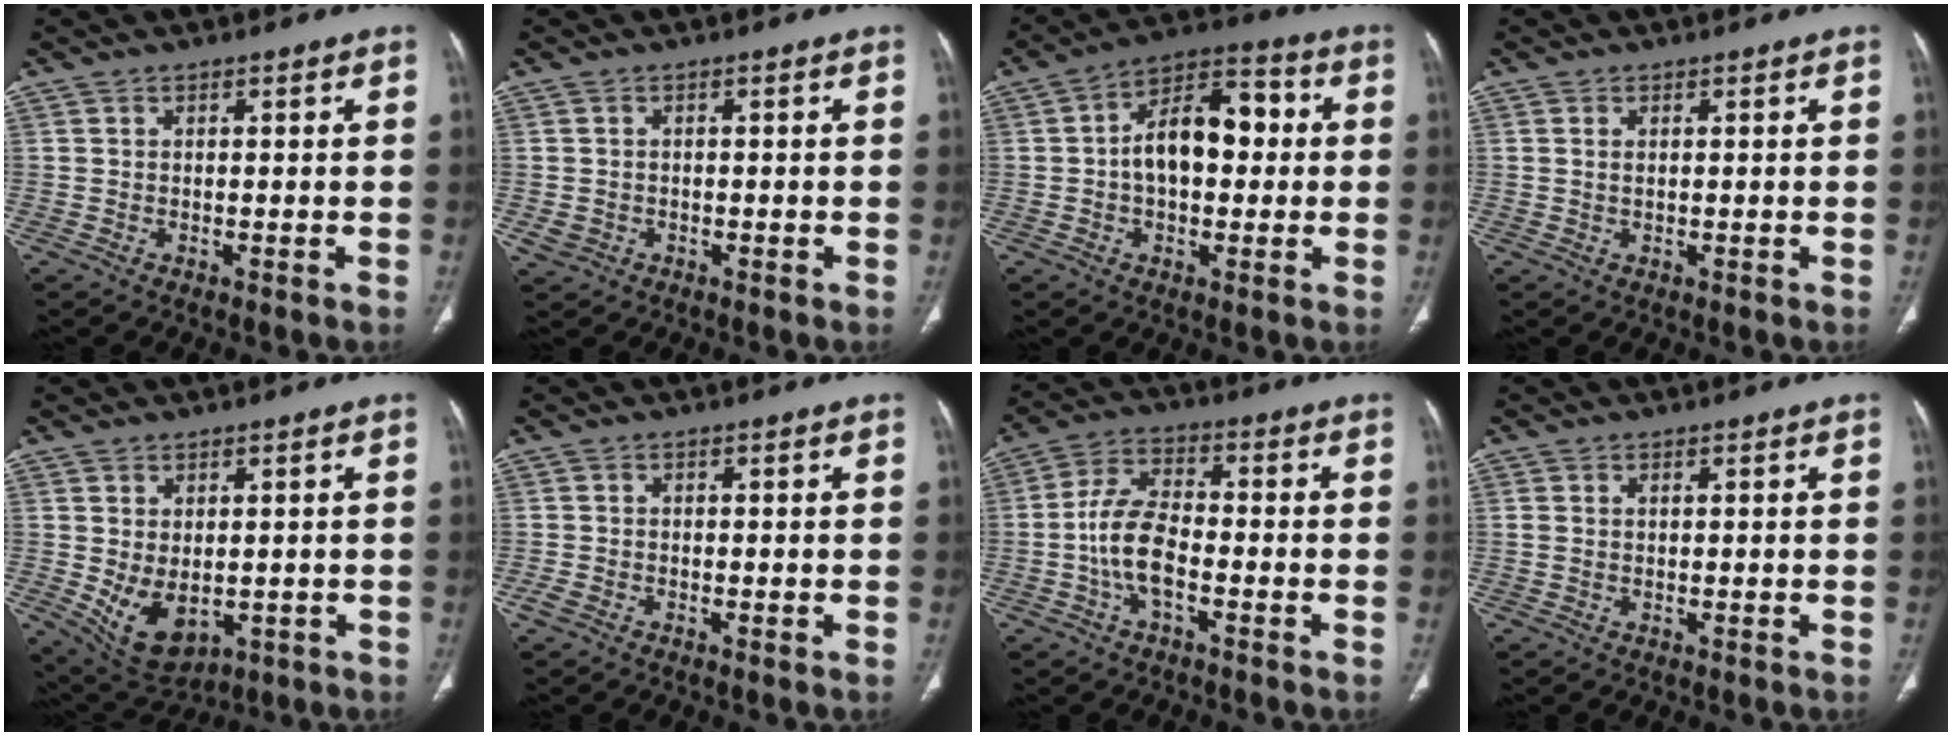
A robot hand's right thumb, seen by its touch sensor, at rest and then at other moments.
{"total": 2.3, "force": [-0.7, 2.1, 0.7], "torque": [-0.011, 0.004, -0.006]}
{"total": 13.2, "force": [0.7, 7.9, 10.6], "torque": [-0.147, 0.034, 0.001]}
{"total": 0.8, "force": [0.3, 0.3, 0.6], "torque": [-0.018, 0.004, 0.008]}
{"total": 8.7, "force": [-1.1, 5.7, 6.5], "torque": [-0.101, -0.010, 0.010]}
{"total": 1.6, "force": [-0.9, 1.0, 0.9], "torque": [-0.023, 0.000, -0.019]}
{"total": 9.1, "force": [-2.5, 4.4, 7.6], "torque": [-0.154, 0.029, -0.051]}
{"total": 1.1, "force": [0.3, 0.6, 0.8], "torque": [-0.029, 0.012, 0.014]}